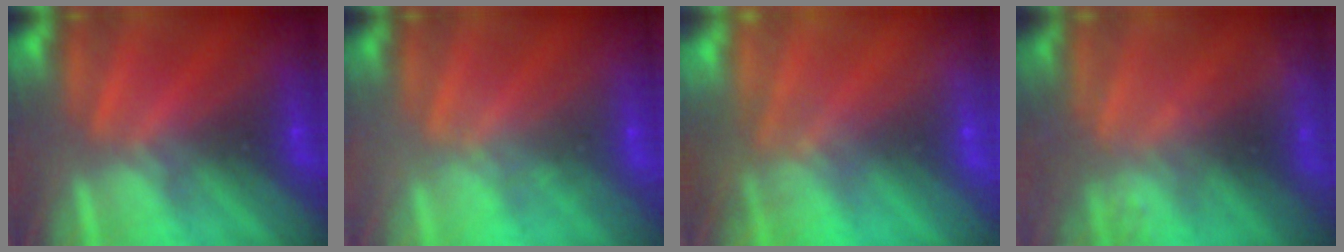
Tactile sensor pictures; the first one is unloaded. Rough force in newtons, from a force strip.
{"total": 1.8}
{"total": 10.8}
{"total": 2.2}